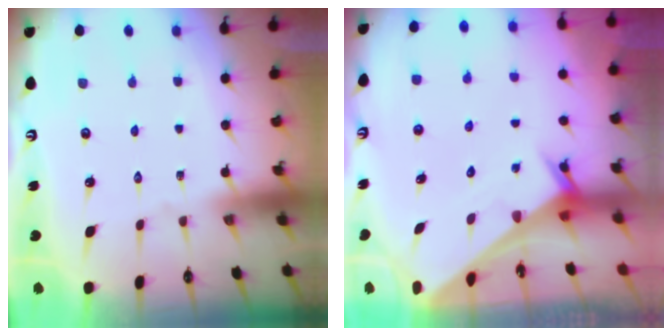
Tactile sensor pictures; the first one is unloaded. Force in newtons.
{"total": 3.0, "press": 3.0, "slide": 0.2}